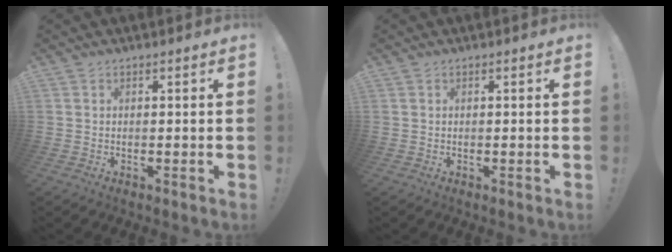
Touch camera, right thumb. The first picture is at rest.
{"total": 0.0}